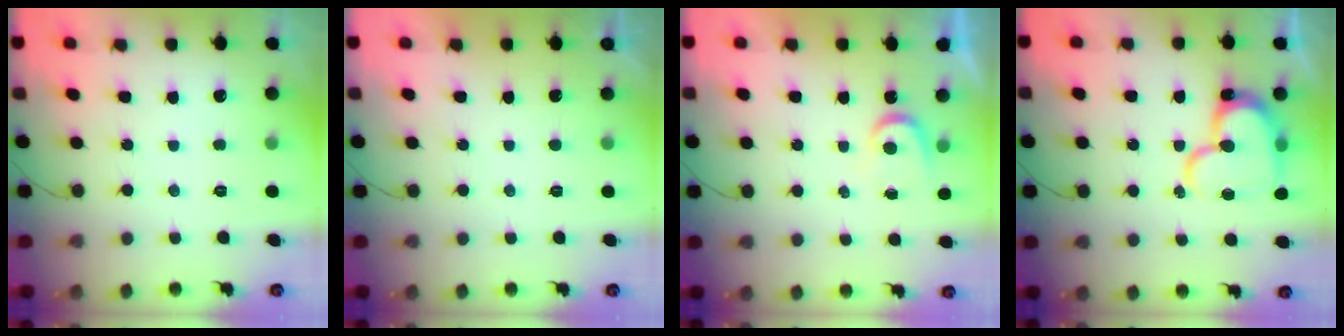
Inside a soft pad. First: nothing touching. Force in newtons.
{"total": 1.2, "press": 1.1, "slide": 0.3}
{"total": 4.2, "press": 4.2, "slide": 0.3}
{"total": 18.2, "press": 18.2, "slide": 1.5}